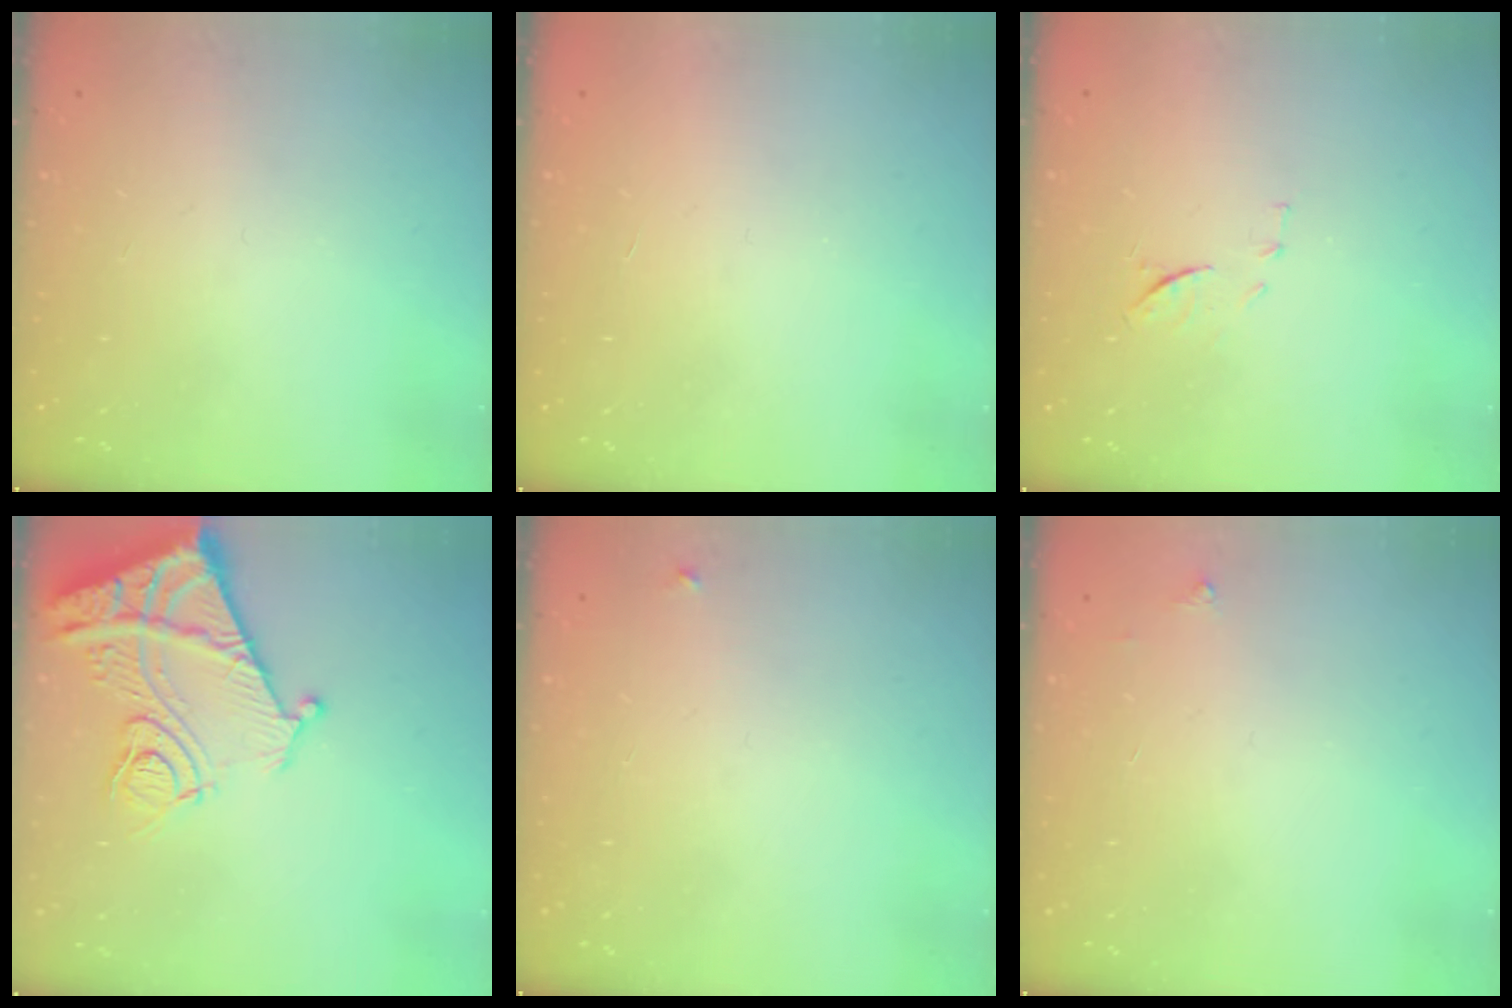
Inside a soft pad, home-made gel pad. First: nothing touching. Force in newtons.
{"total": 1.7, "press": 1.7, "slide": 0.1}
{"total": 8.5, "press": 8.4, "slide": 1.0}
{"total": 14.7, "press": 14.6, "slide": 1.7}
{"total": 3.3, "press": 3.3, "slide": 0.4}
{"total": 2.5, "press": 2.5, "slide": 0.4}